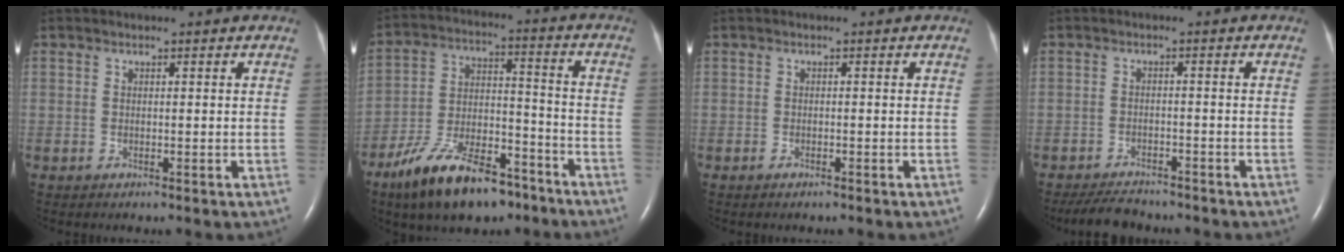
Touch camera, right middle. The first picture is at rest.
{"total": 16.1, "force": [-11.3, 6.0, 9.9], "torque": [-0.186, 0.005, -0.198]}
{"total": 0.8, "force": [-0.6, 0.2, 0.5], "torque": [-0.013, -0.001, -0.007]}
{"total": 5.5, "force": [-5.0, 1.5, 1.7], "torque": [-0.032, -0.014, -0.081]}